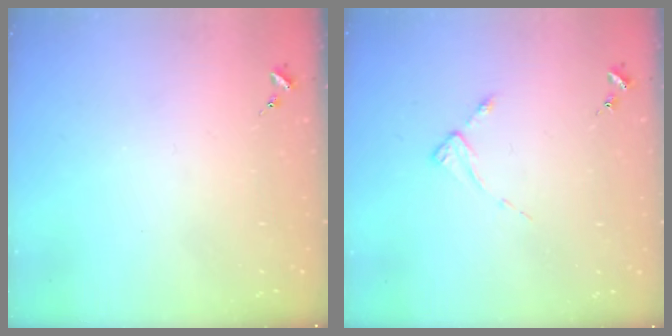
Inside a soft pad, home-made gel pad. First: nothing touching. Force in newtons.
{"total": 2.6, "press": 2.6, "slide": 0.3}